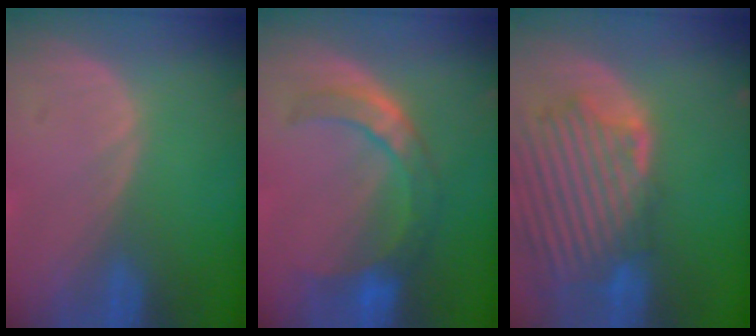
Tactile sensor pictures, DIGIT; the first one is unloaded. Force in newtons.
{"total": 7.1, "press": 7.0, "slide": 1.5}
{"total": 13.3, "press": 11.6, "slide": 6.4}